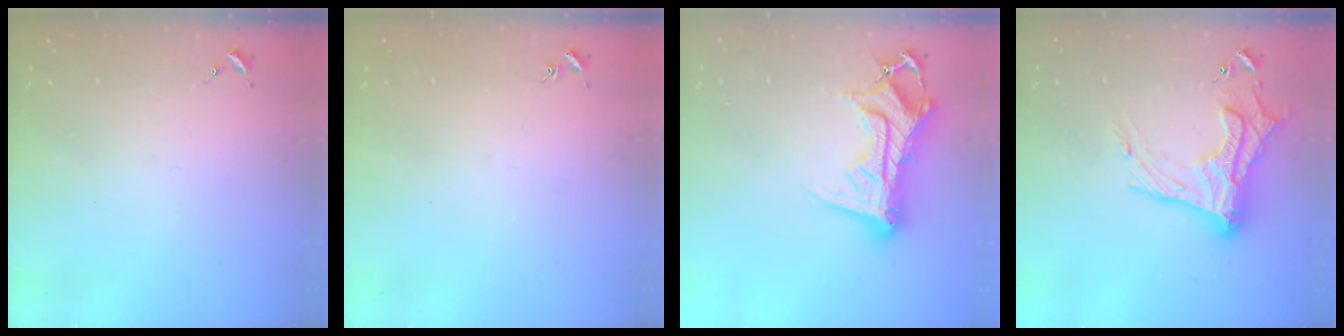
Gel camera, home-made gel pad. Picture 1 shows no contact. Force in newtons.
{"total": 0.8, "press": 0.8, "slide": 0.2}
{"total": 15.8, "press": 15.7, "slide": 1.6}
{"total": 19.3, "press": 19.3, "slide": 1.3}